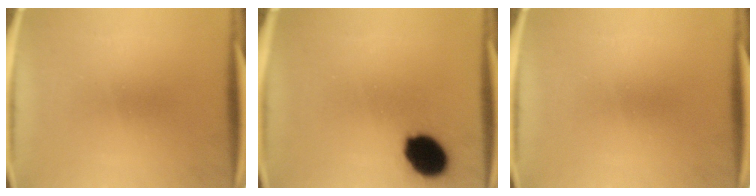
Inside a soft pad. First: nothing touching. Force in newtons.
{"total": 11.9}
{"total": 0.0}